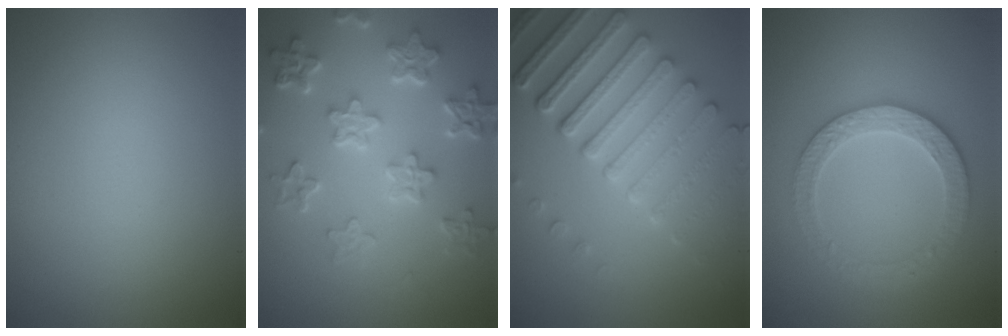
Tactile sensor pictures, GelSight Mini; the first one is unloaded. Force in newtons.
{"total": 5.9, "press": 4.5, "slide": 3.8}
{"total": 7.0, "press": 5.5, "slide": 4.4}
{"total": 3.3, "press": 3.3, "slide": 0.6}